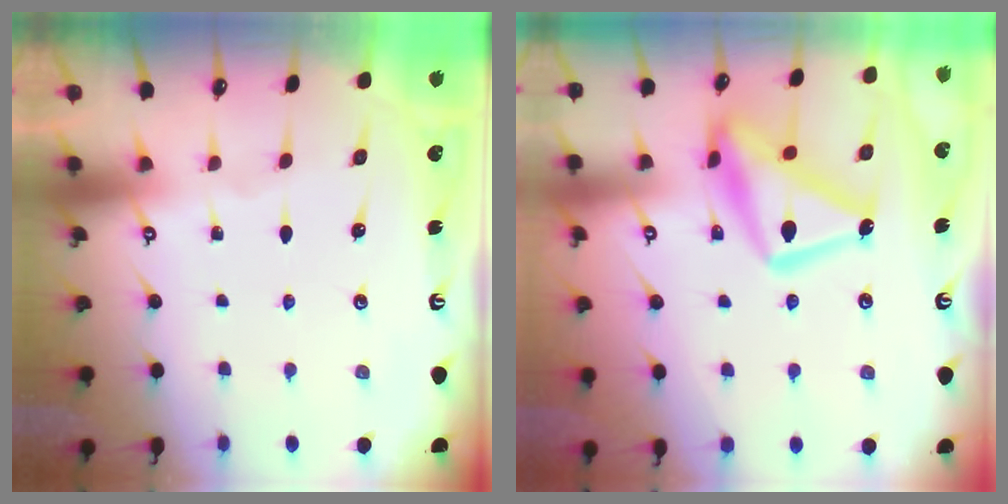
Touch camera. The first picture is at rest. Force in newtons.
{"total": 15.7, "press": 15.7, "slide": 1.3}